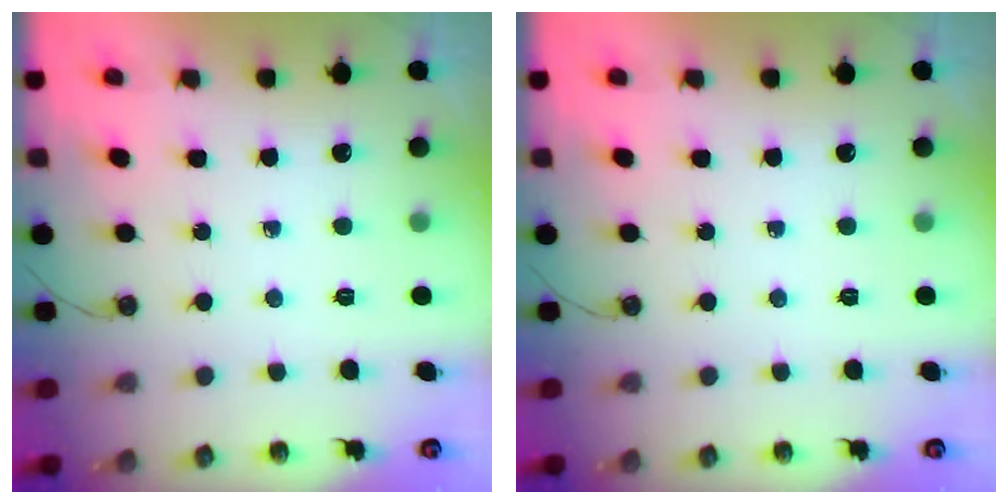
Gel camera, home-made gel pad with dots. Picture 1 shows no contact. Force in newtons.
{"total": 0.0}